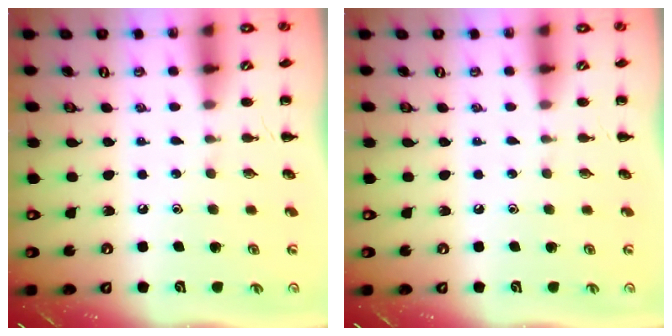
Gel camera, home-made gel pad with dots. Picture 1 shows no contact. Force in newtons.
{"total": 0.0}